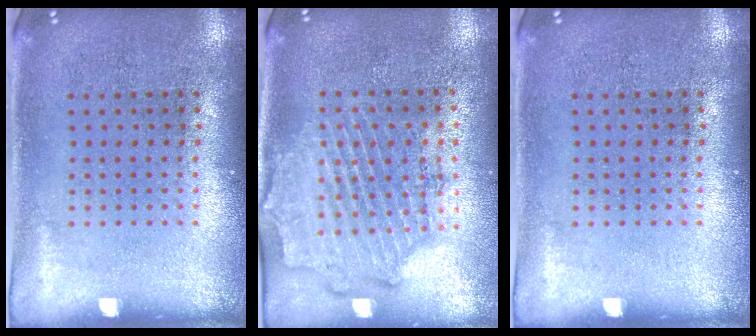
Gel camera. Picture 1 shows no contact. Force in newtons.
{"total": 1.9, "press": 1.7, "slide": 0.8}
{"total": 0.0}